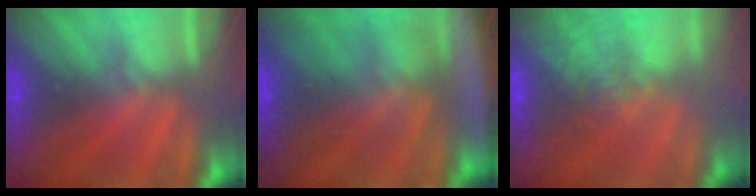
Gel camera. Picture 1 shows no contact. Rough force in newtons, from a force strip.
{"total": 7.3}
{"total": 8.0}